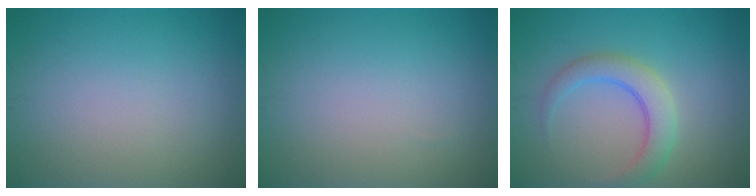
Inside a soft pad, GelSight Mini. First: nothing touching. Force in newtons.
{"total": 0.0}
{"total": 3.6, "press": 3.6, "slide": 0.1}